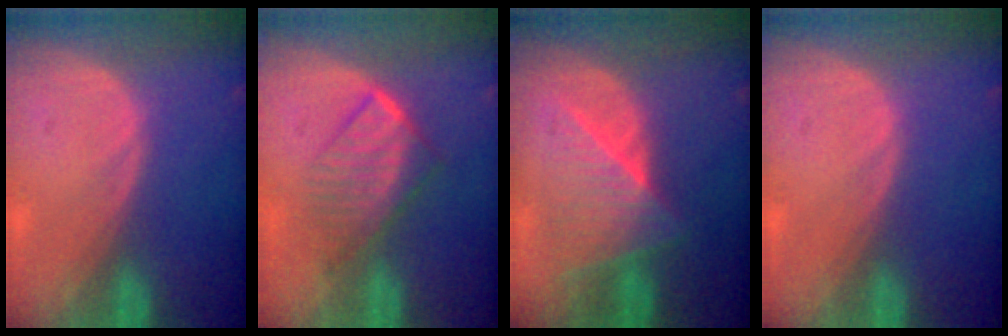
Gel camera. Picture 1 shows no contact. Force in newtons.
{"total": 6.8, "press": 5.9, "slide": 3.4}
{"total": 7.0, "press": 7.0, "slide": 0.2}
{"total": 0.0}